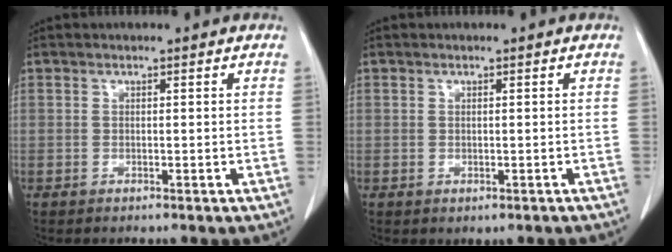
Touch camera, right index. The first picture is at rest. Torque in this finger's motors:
{"motor_torque": [-0.44, -0.47, -0.20, -0.06]}